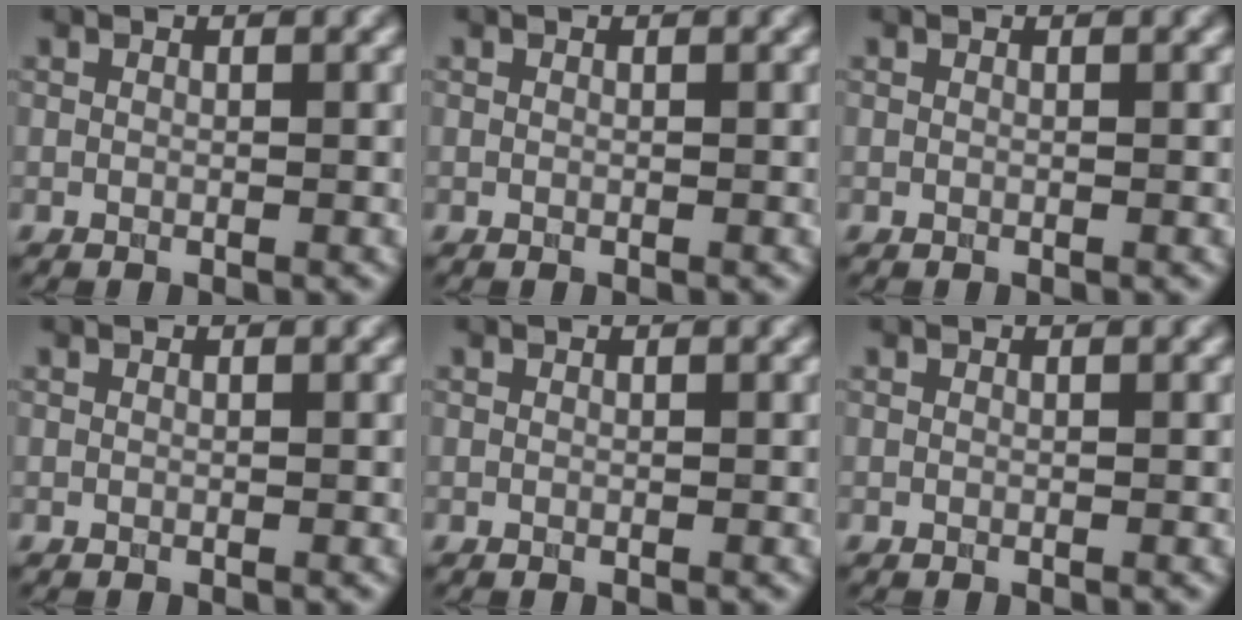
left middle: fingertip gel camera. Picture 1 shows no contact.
{"total": 0.0}
{"total": 0.0}
{"total": 0.0}
{"total": 0.0}
{"total": 0.0}